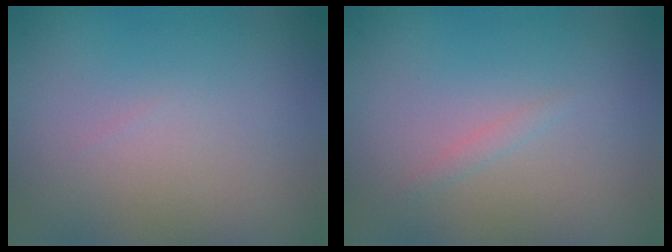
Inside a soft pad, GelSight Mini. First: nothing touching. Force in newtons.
{"total": 0.7, "press": 0.7, "slide": 0.1}